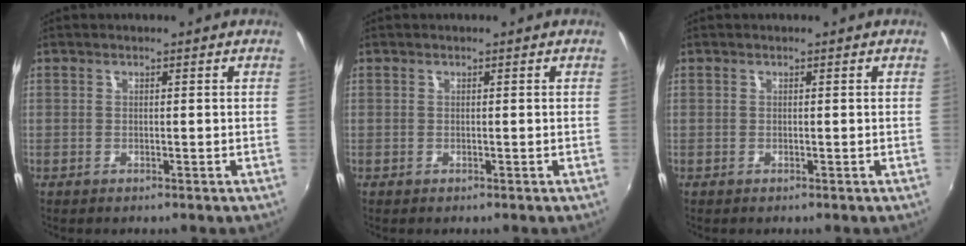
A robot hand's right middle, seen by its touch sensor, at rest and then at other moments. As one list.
[{"total": 0.0}, {"total": 0.0}]